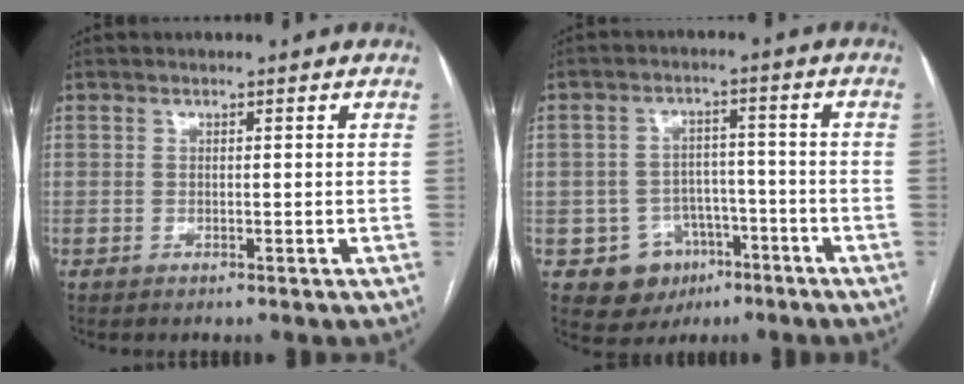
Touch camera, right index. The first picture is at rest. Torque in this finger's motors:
{"motor_torque": [-0.28, -0.15, -0.66, -0.18]}